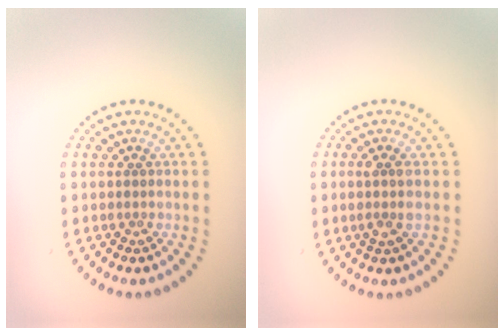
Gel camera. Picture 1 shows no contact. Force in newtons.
{"total": 1.7, "press": 1.5, "slide": 0.8}